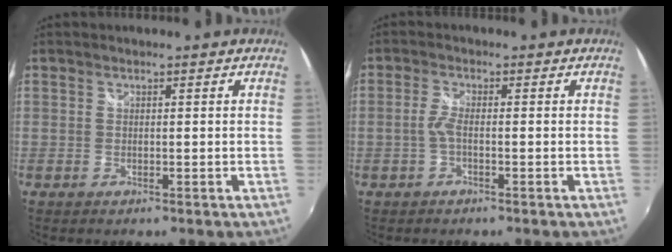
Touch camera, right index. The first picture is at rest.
{"total": 2.3, "force": [-0.7, 0.5, 2.1], "torque": [-0.049, 0.002, -0.016]}